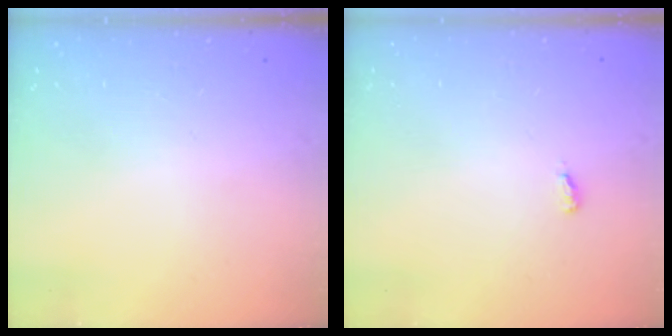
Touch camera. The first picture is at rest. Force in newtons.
{"total": 2.6, "press": 2.4, "slide": 1.0}